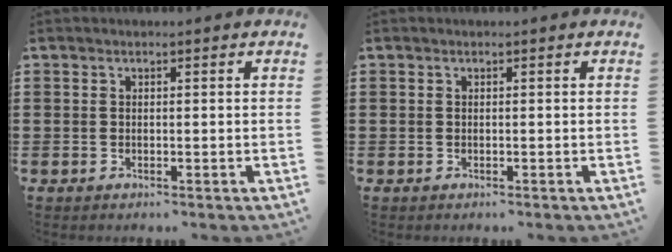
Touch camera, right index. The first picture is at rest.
{"total": 0.0}